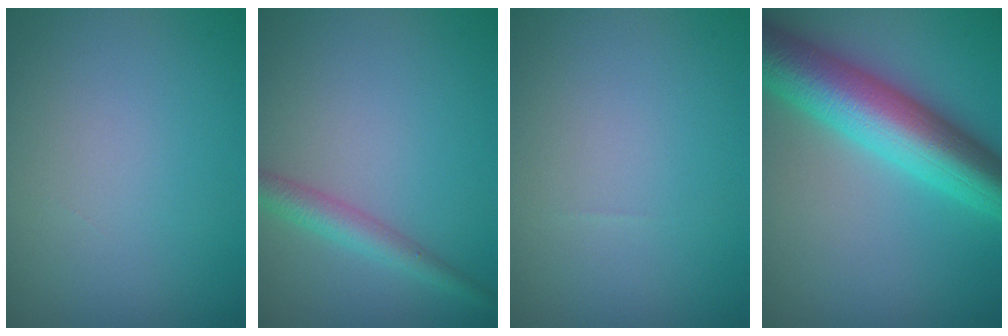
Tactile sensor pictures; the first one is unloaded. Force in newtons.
{"total": 2.6, "press": 2.6, "slide": 0.1}
{"total": 0.0}
{"total": 10.0, "press": 10.0, "slide": 0.2}